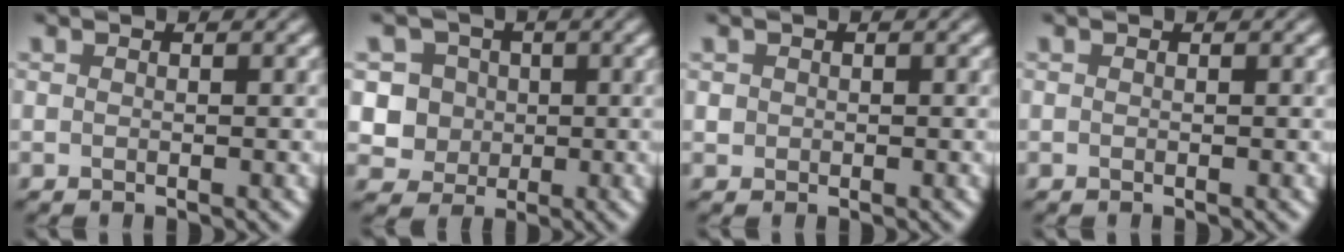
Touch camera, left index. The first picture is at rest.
{"total": 5.4, "force": [1.1, 5.1, 1.5], "torque": [-0.011, 0.023, 0.008]}
{"total": 0.7, "force": [-0.1, 0.7, -0.1], "torque": [0.006, 0.001, -0.003]}
{"total": 0.0}